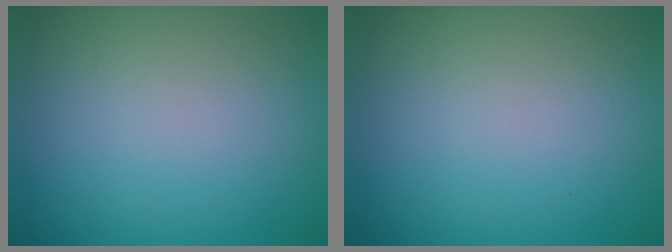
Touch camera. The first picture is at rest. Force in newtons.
{"total": 0.0}